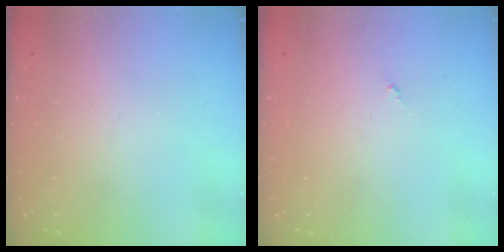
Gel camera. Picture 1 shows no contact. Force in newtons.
{"total": 0.0}